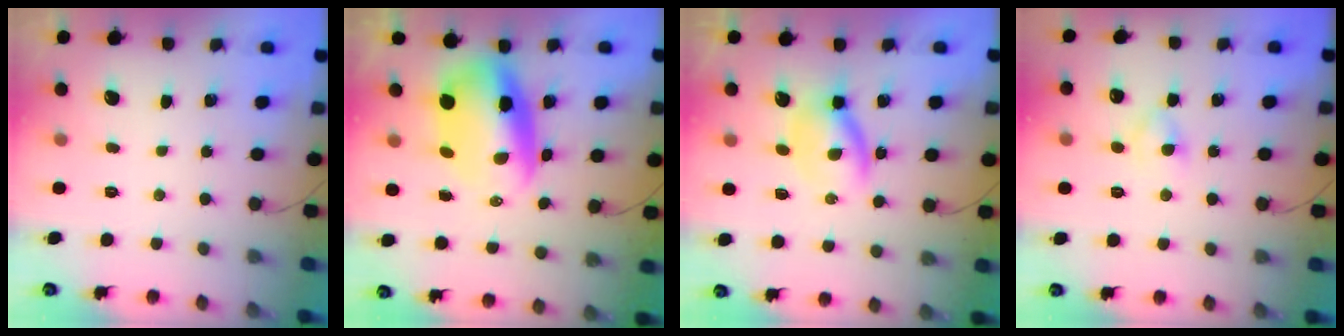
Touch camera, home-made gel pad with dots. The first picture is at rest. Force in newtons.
{"total": 10.6, "press": 10.3, "slide": 2.5}
{"total": 4.9, "press": 4.9, "slide": 0.3}
{"total": 2.9, "press": 2.7, "slide": 1.2}